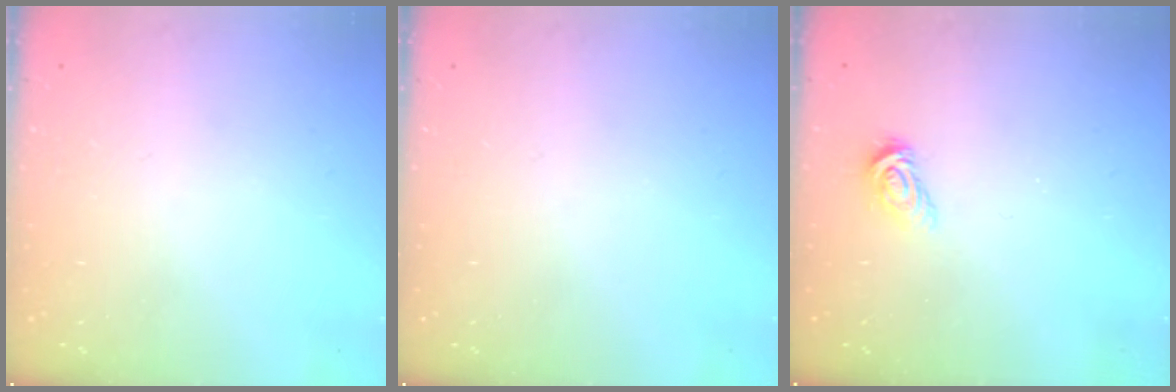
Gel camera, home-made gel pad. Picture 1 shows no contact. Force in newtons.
{"total": 0.0}
{"total": 4.9, "press": 4.9, "slide": 0.3}